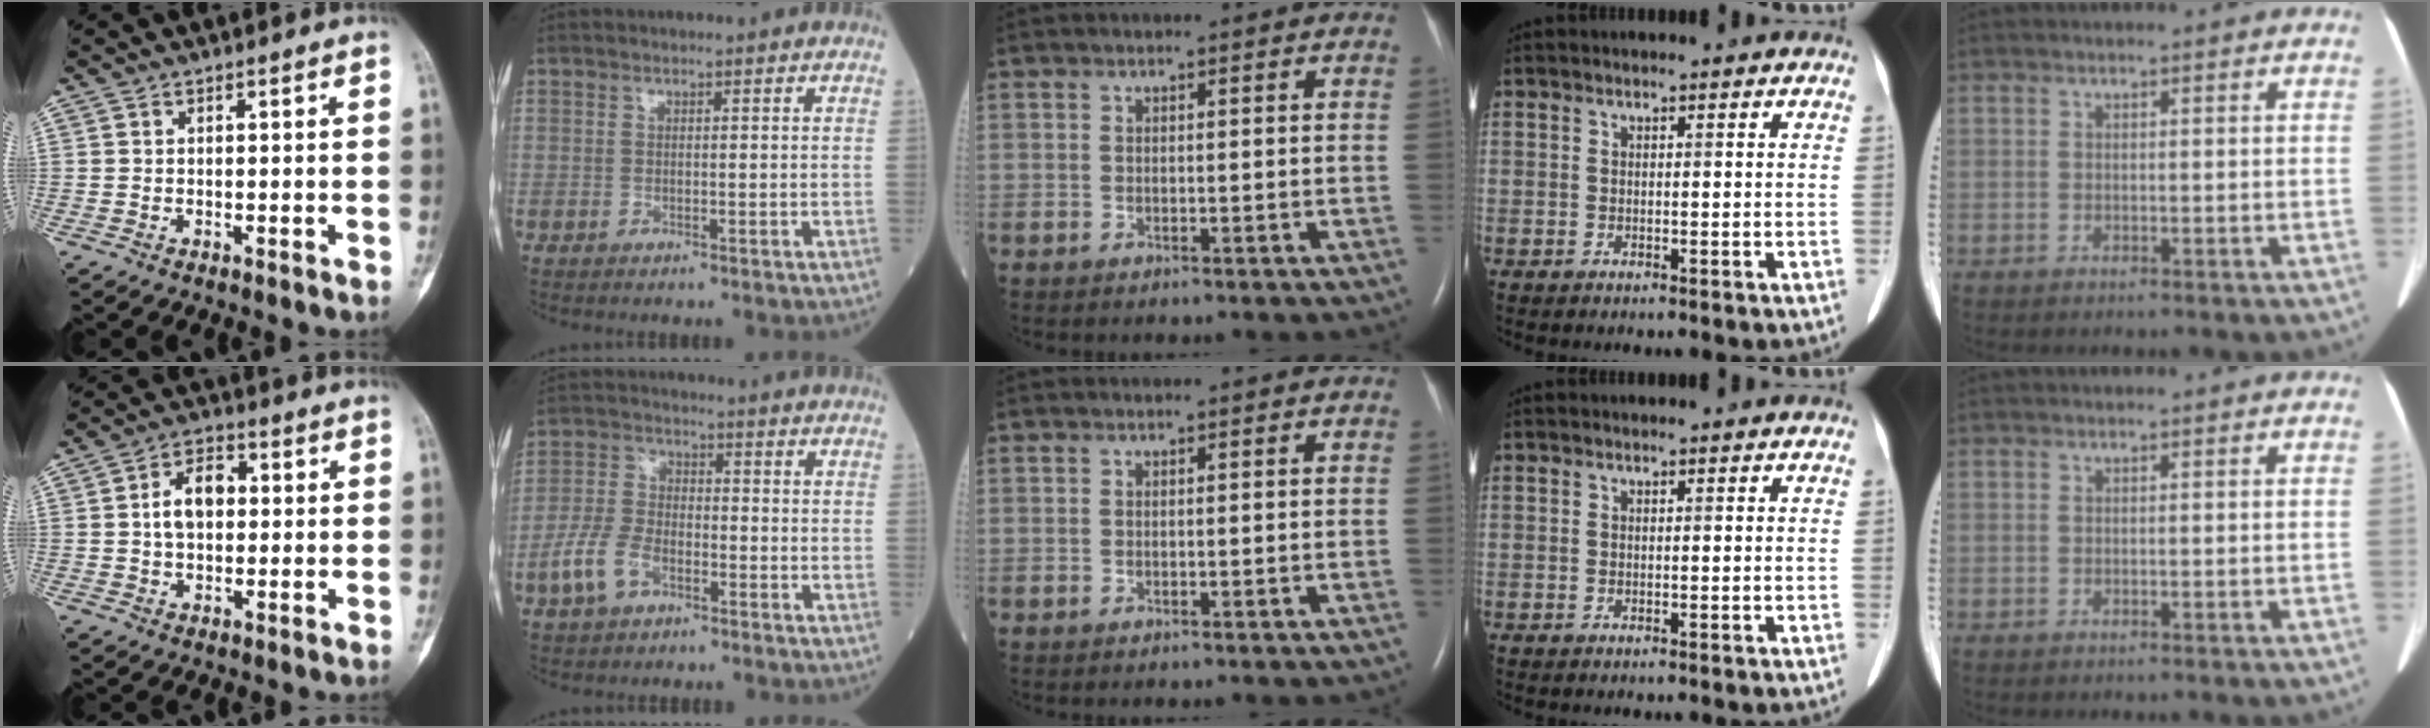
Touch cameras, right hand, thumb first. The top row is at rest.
{"thumb": {"total": 7.2, "force": [0.6, 4.9, 5.3], "torque": [-0.074, 0.020, 0.005]}, "index": {"total": 7.0, "force": [-3.5, 3.8, 4.6], "torque": [-0.110, 0.008, -0.072]}}